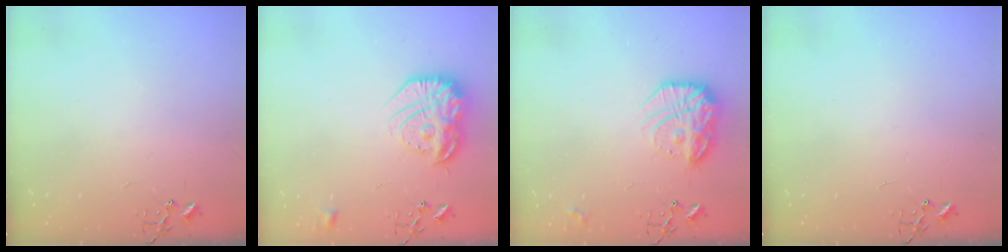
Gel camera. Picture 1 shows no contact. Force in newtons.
{"total": 18.4, "press": 18.3, "slide": 1.7}
{"total": 17.5, "press": 17.5, "slide": 1.4}
{"total": 0.0}